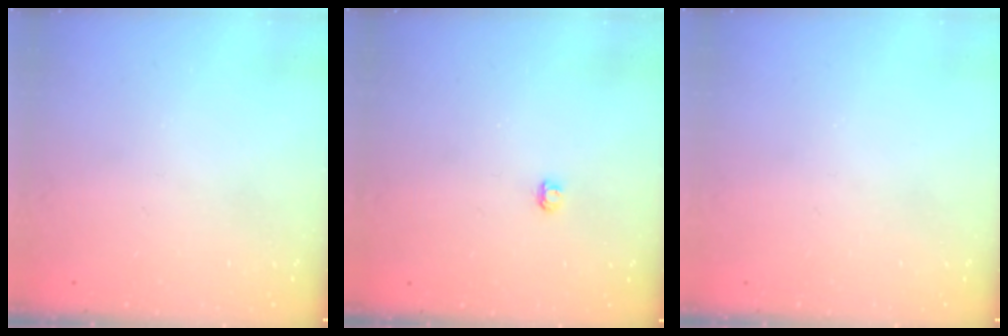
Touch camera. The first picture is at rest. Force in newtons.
{"total": 2.9, "press": 2.9, "slide": 0.3}
{"total": 0.0}